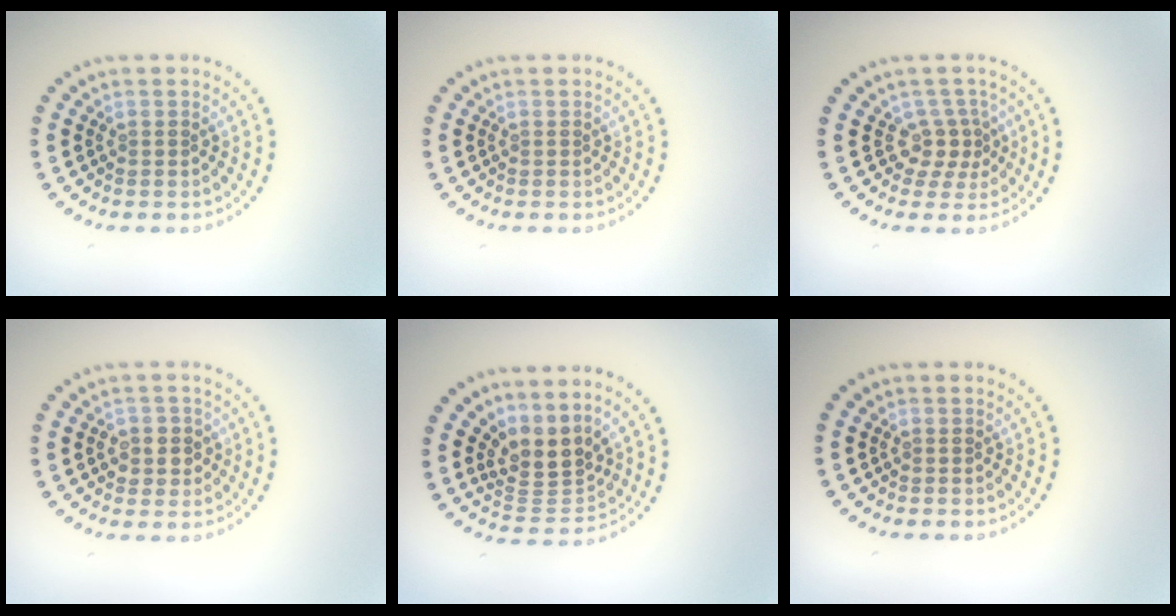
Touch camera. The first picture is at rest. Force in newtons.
{"total": 0.0}
{"total": 2.4, "press": 1.6, "slide": 1.8}
{"total": 2.2, "press": 2.1, "slide": 0.7}
{"total": 3.5, "press": 2.5, "slide": 2.4}
{"total": 0.0}